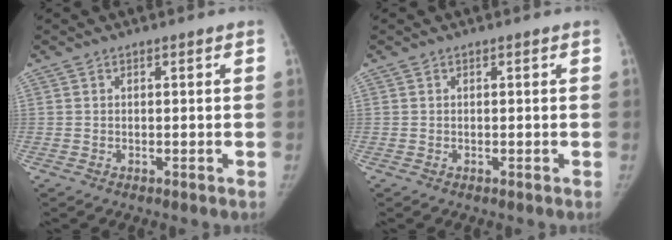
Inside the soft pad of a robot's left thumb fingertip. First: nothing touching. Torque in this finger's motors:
{"motor_torque": [0.03, 0.03, -0.08, 0.00, -0.02]}